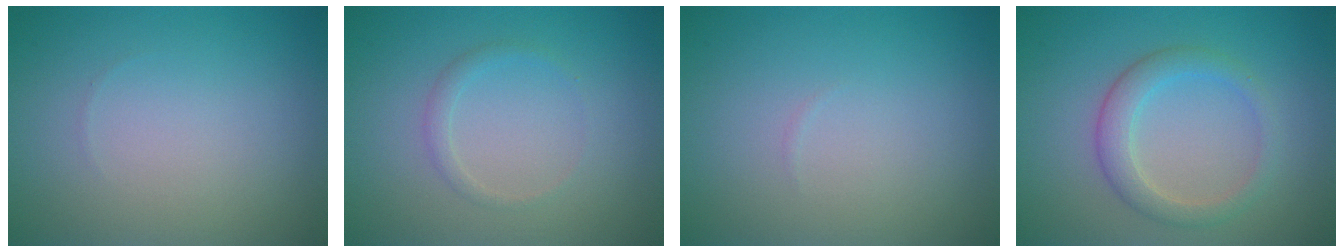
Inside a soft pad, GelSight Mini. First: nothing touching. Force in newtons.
{"total": 1.1, "press": 1.1, "slide": 0.0}
{"total": 0.0}
{"total": 2.8, "press": 2.8, "slide": 0.2}